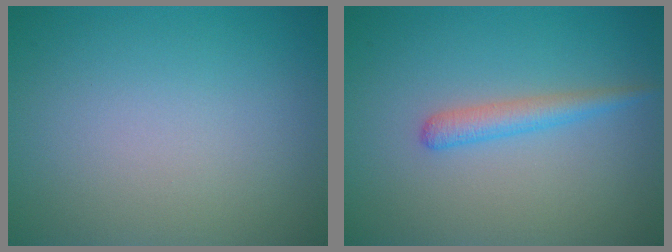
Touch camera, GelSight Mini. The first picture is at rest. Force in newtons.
{"total": 2.0, "press": 1.9, "slide": 0.1}